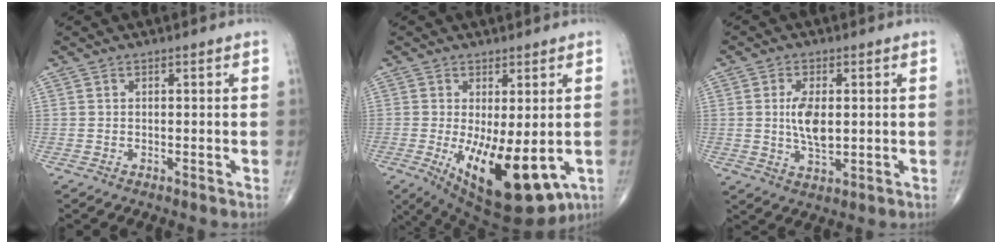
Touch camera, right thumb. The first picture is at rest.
{"total": 16.1, "force": [-3.9, 6.5, 14.2], "torque": [-0.213, -0.028, -0.035]}
{"total": 6.8, "force": [0.6, 3.3, 6.0], "torque": [-0.110, -0.010, 0.012]}